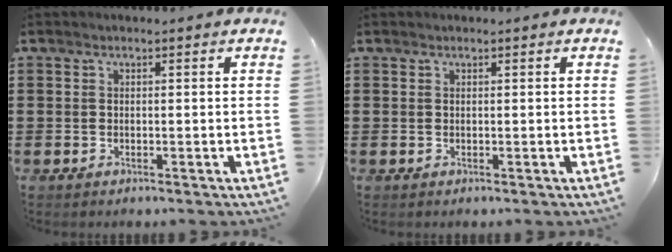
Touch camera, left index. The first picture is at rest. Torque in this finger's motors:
{"motor_torque": [-1.02, 1.11, -0.01, -0.01]}